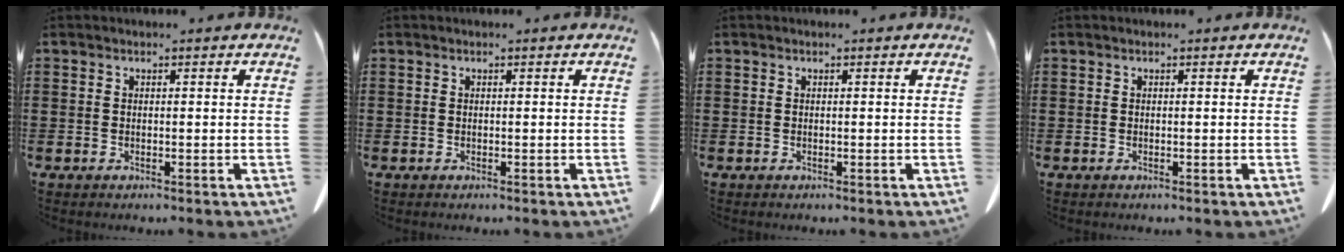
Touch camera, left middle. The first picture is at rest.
{"total": 0.0}
{"total": 0.0}
{"total": 0.0}